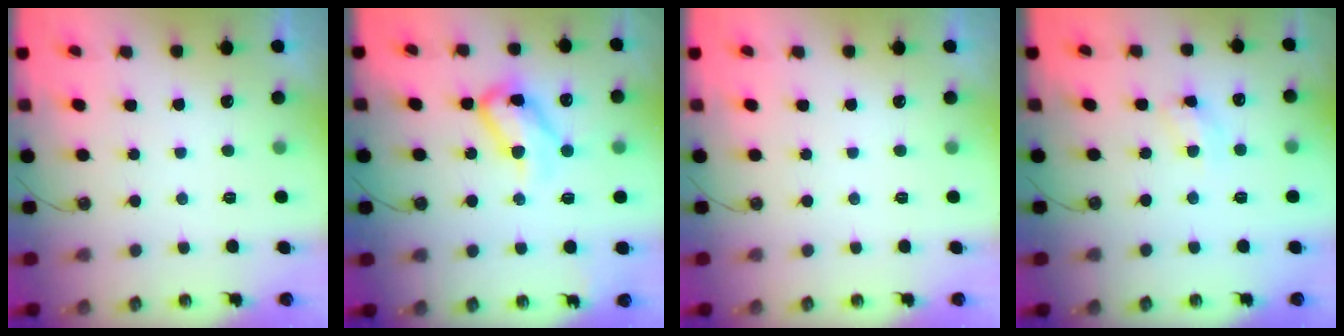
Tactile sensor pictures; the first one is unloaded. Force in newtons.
{"total": 14.7, "press": 14.7, "slide": 1.0}
{"total": 0.0}
{"total": 4.9, "press": 4.9, "slide": 0.3}